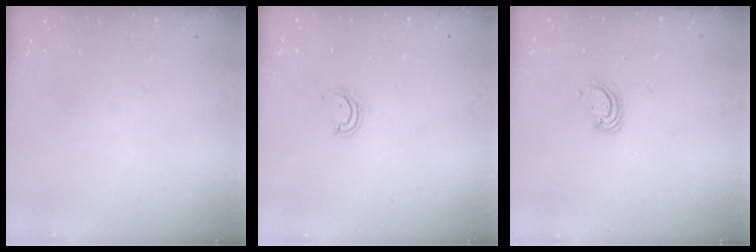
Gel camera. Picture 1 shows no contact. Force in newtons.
{"total": 4.0, "press": 4.0, "slide": 0.3}
{"total": 3.8, "press": 3.8, "slide": 0.1}